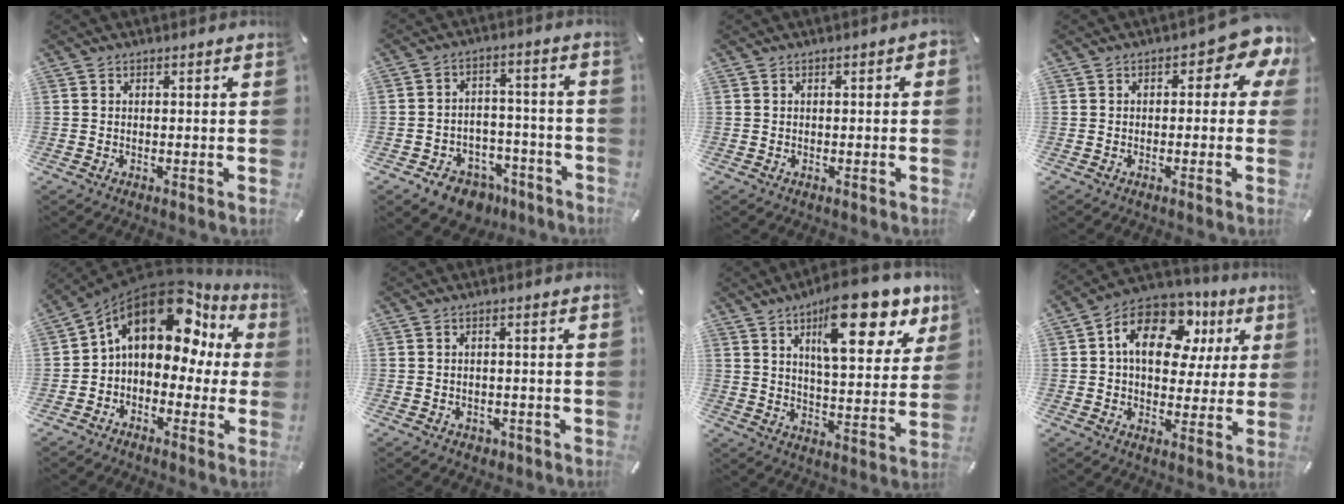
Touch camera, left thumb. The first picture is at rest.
{"total": 8.8, "force": [-6.3, 5.6, 2.5], "torque": [-0.031, 0.054, -0.106]}
{"total": 0.9, "force": [-0.2, 0.4, 0.8], "torque": [-0.014, 0.002, -0.005]}
{"total": 6.9, "force": [2.3, 3.2, 5.6], "torque": [-0.071, -0.015, 0.034]}
{"total": 16.3, "force": [6.7, 10.3, 10.8], "torque": [-0.172, -0.037, 0.108]}
{"total": 1.7, "force": [-0.8, 1.4, 0.4], "torque": [-0.007, 0.005, -0.018]}
{"total": 19.8, "force": [10.8, 7.8, 14.7], "torque": [-0.203, -0.054, 0.169]}
{"total": 16.6, "force": [5.7, 11.0, 11.1], "torque": [-0.176, -0.012, 0.101]}